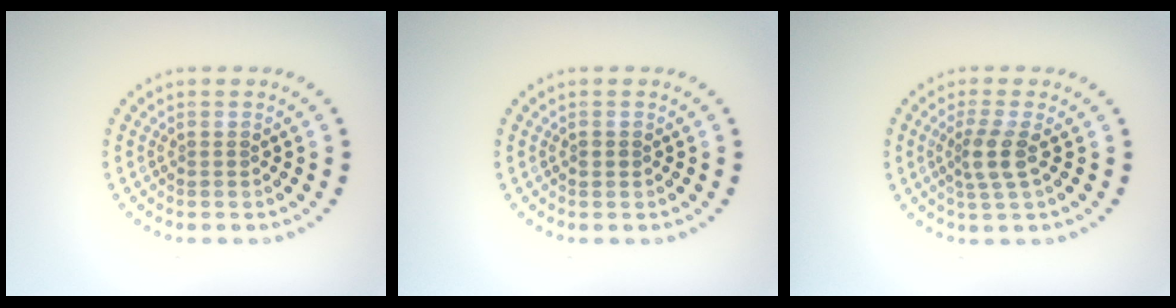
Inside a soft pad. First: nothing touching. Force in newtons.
{"total": 0.8, "press": 0.8, "slide": 0.2}
{"total": 2.6, "press": 2.0, "slide": 1.6}